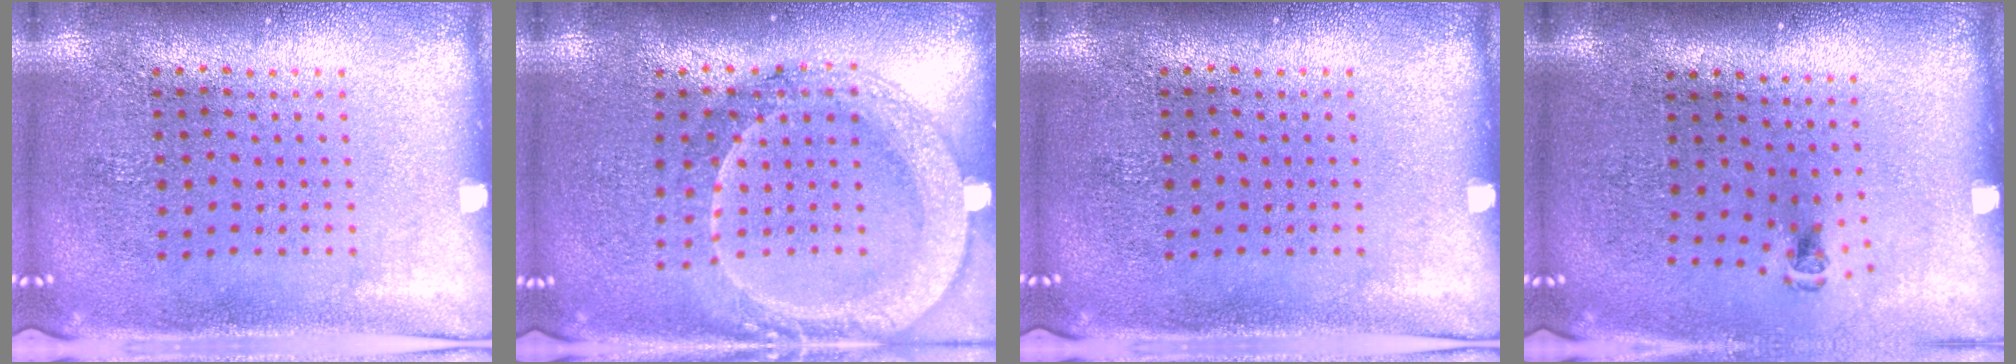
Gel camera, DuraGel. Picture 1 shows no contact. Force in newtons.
{"total": 2.0, "press": 1.9, "slide": 0.8}
{"total": 0.0}
{"total": 0.5, "press": 0.4, "slide": 0.4}